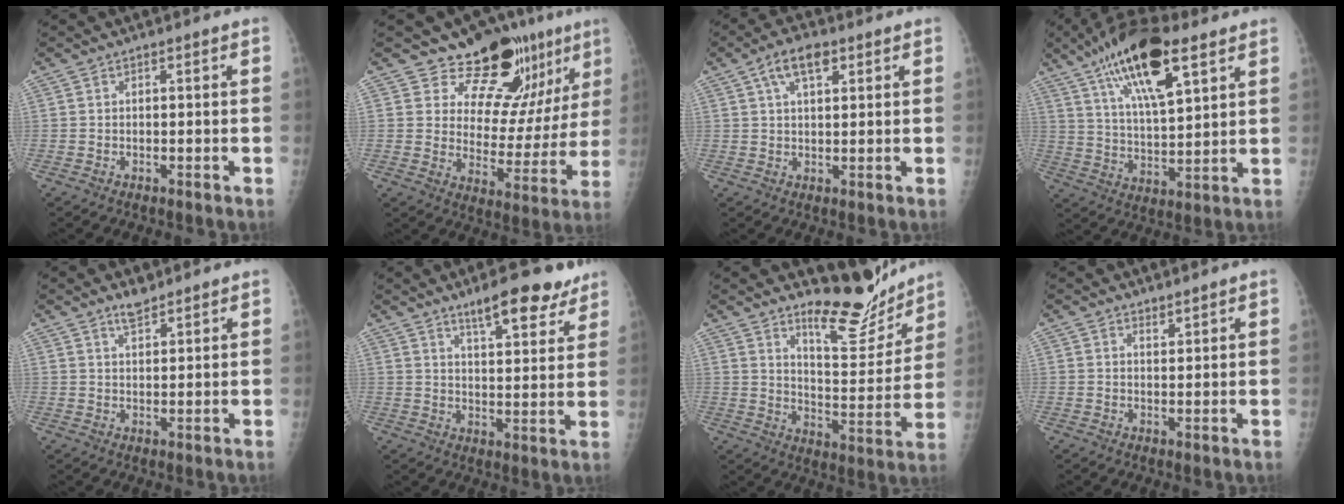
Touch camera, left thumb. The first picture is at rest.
{"total": 14.6, "force": [11.5, 6.4, 6.4], "torque": [-0.038, -0.093, 0.161]}
{"total": 6.5, "force": [3.2, 3.0, 4.8], "torque": [-0.076, 0.001, 0.053]}
{"total": 18.3, "force": [10.1, 6.2, 13.9], "torque": [-0.221, -0.028, 0.178]}
{"total": 3.2, "force": [2.7, 1.0, 1.4], "torque": [-0.016, -0.020, 0.047]}
{"total": 11.7, "force": [8.5, 3.5, 7.3], "torque": [-0.072, -0.046, 0.124]}
{"total": 12.6, "force": [11.4, 3.1, 4.4], "torque": [-0.030, -0.102, 0.181]}
{"total": 1.6, "force": [1.5, 0.4, 0.4], "torque": [0.004, -0.014, 0.024]}